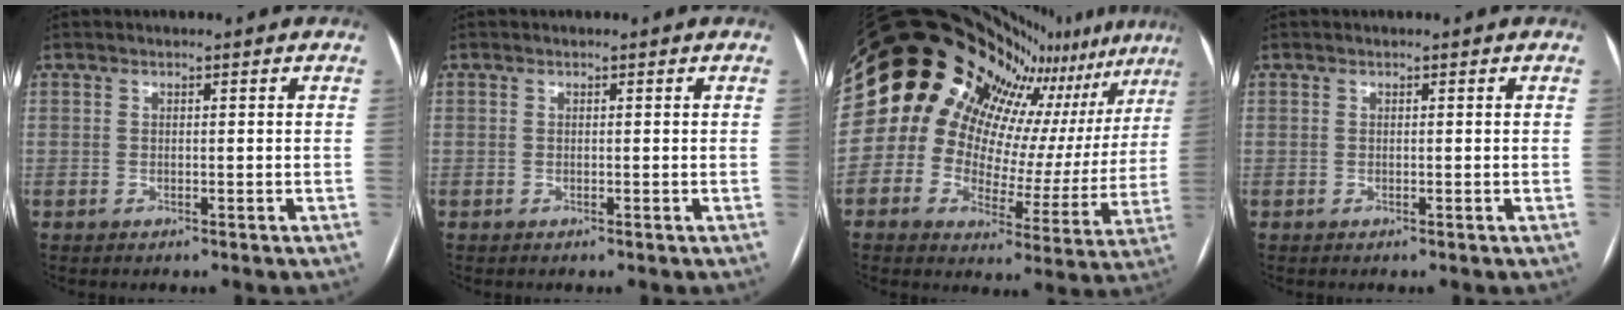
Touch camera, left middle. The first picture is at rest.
{"total": 0.0}
{"total": 17.0, "force": [13.1, 6.4, 8.7], "torque": [-0.133, -0.005, 0.154]}
{"total": 0.0}